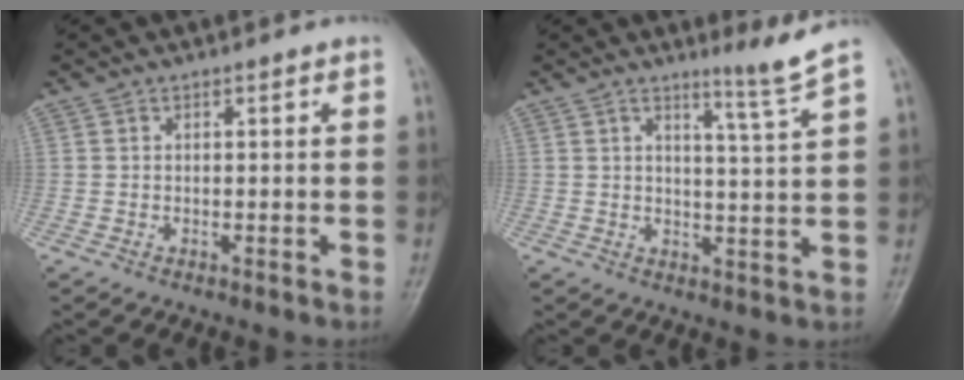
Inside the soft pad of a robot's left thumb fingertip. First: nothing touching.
{"total": 4.8, "force": [3.6, -1.7, 2.7], "torque": [-0.046, -0.046, 0.066]}